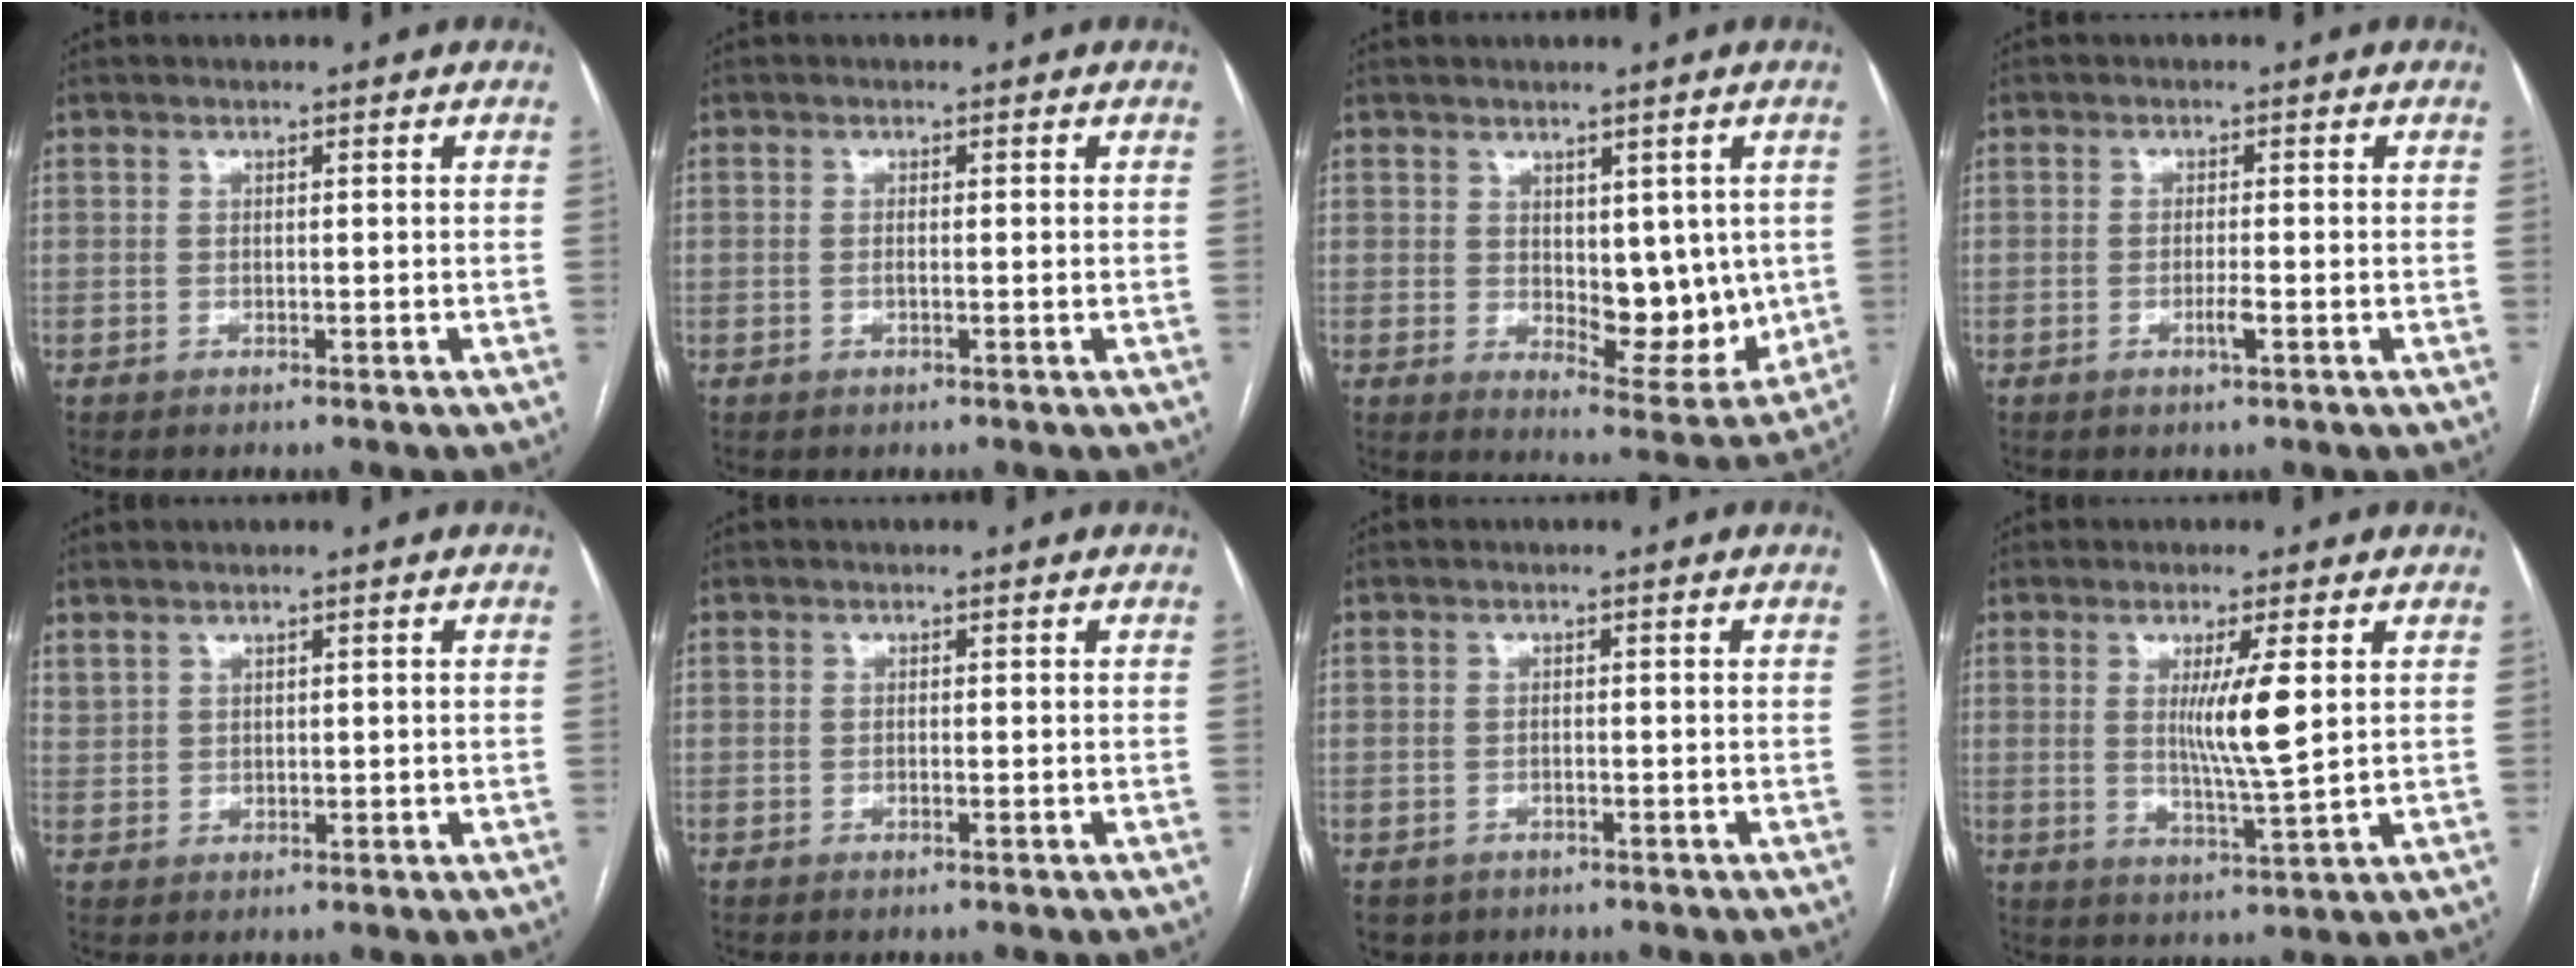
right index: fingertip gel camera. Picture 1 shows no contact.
{"total": 1.0, "force": [-0.1, 0.1, 1.0], "torque": [-0.020, -0.001, -0.002]}
{"total": 9.1, "force": [0.6, 4.6, 7.9], "torque": [-0.090, -0.013, 0.026]}
{"total": 1.9, "force": [-0.8, 0.1, 1.7], "torque": [-0.034, -0.003, -0.014]}
{"total": 1.9, "force": [1.6, 1.0, 0.4], "torque": [-0.009, 0.009, 0.039]}
{"total": 0.0}
{"total": 3.0, "force": [-1.9, 2.3, 0.5], "torque": [-0.006, 0.001, -0.027]}
{"total": 7.1, "force": [1.5, -0.4, 6.9], "torque": [-0.122, -0.018, 0.028]}